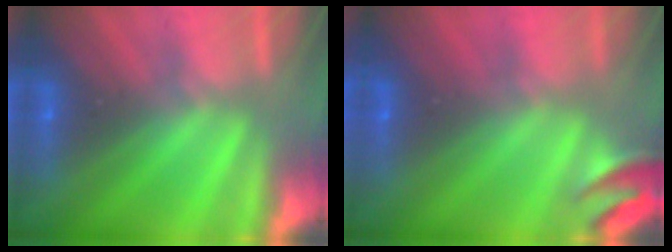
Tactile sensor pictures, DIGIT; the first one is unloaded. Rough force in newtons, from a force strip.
{"total": 2.7}